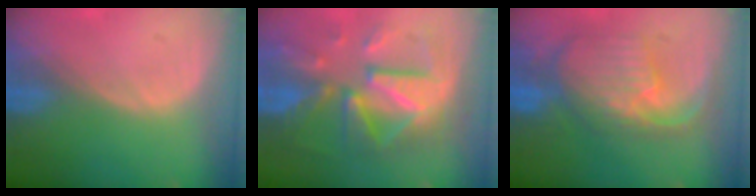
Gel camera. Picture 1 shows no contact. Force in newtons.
{"total": 12.4, "press": 12.3, "slide": 1.2}
{"total": 10.8, "press": 9.6, "slide": 5.1}